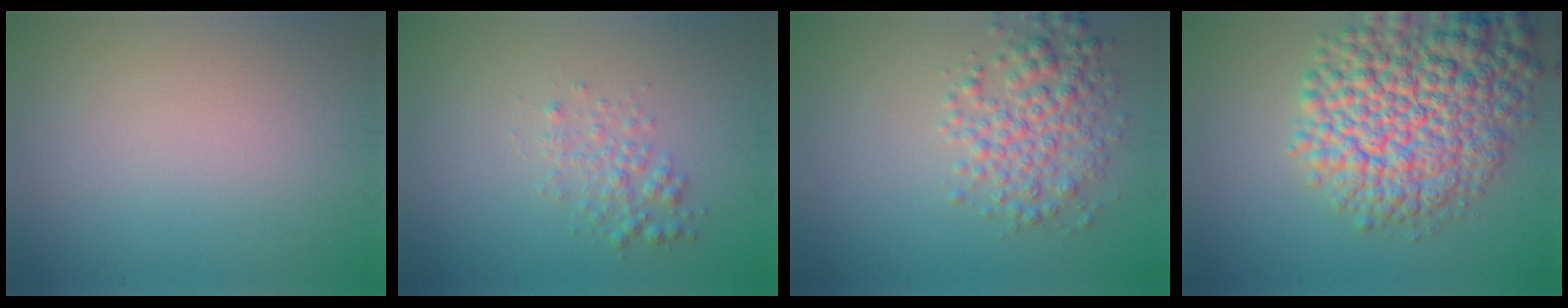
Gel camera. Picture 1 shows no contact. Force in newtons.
{"total": 2.0, "press": 2.0, "slide": 0.0}
{"total": 4.0, "press": 4.0, "slide": 0.1}
{"total": 11.0, "press": 11.0, "slide": 0.4}